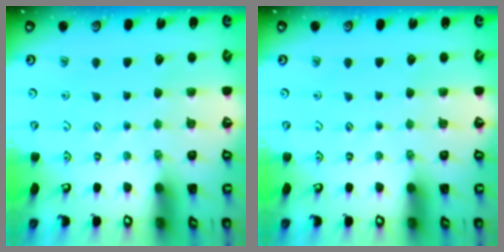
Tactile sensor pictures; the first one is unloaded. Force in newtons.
{"total": 0.0}